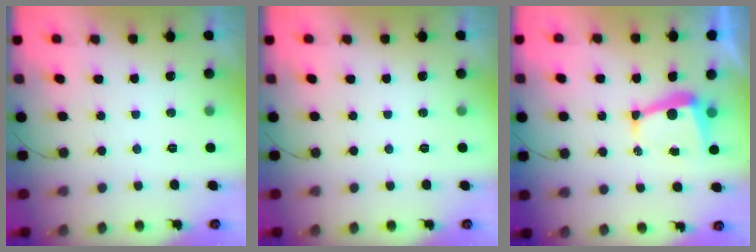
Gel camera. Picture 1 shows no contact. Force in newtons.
{"total": 0.0}
{"total": 6.2, "press": 6.2, "slide": 0.3}